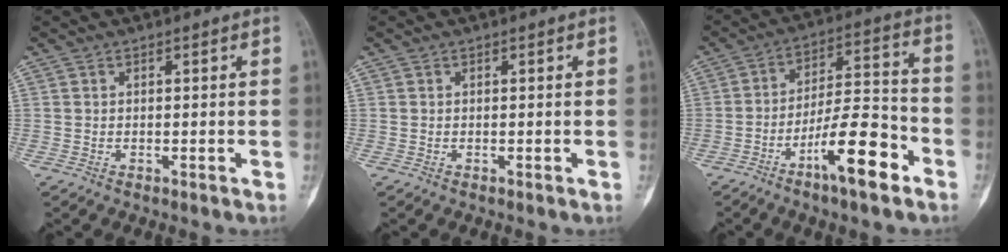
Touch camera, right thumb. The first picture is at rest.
{"total": 0.0}
{"total": 13.4, "force": [-7.2, 3.5, 10.8], "torque": [-0.175, 0.058, -0.121]}